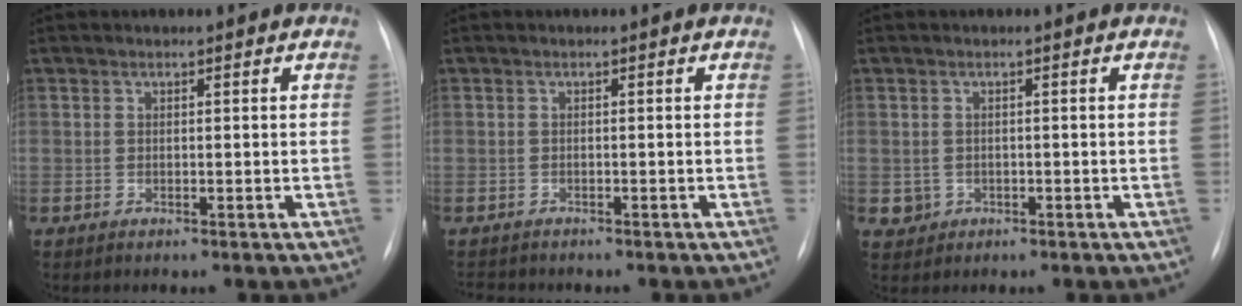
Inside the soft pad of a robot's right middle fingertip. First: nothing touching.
{"total": 2.5, "force": [-2.4, 0.7, 0.4], "torque": [-0.003, -0.008, -0.035]}
{"total": 2.0, "force": [-0.5, 1.9, 0.3], "torque": [-0.001, 0.005, -0.002]}